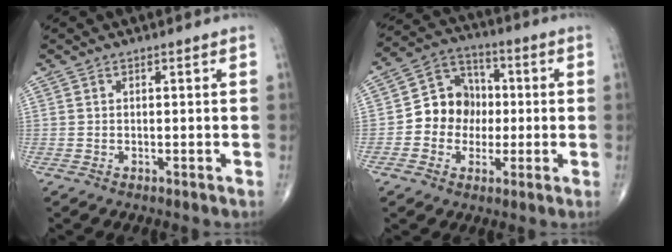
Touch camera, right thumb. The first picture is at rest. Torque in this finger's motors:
{"motor_torque": [1.12, 1.07, 0.61, -0.41, 0.03]}